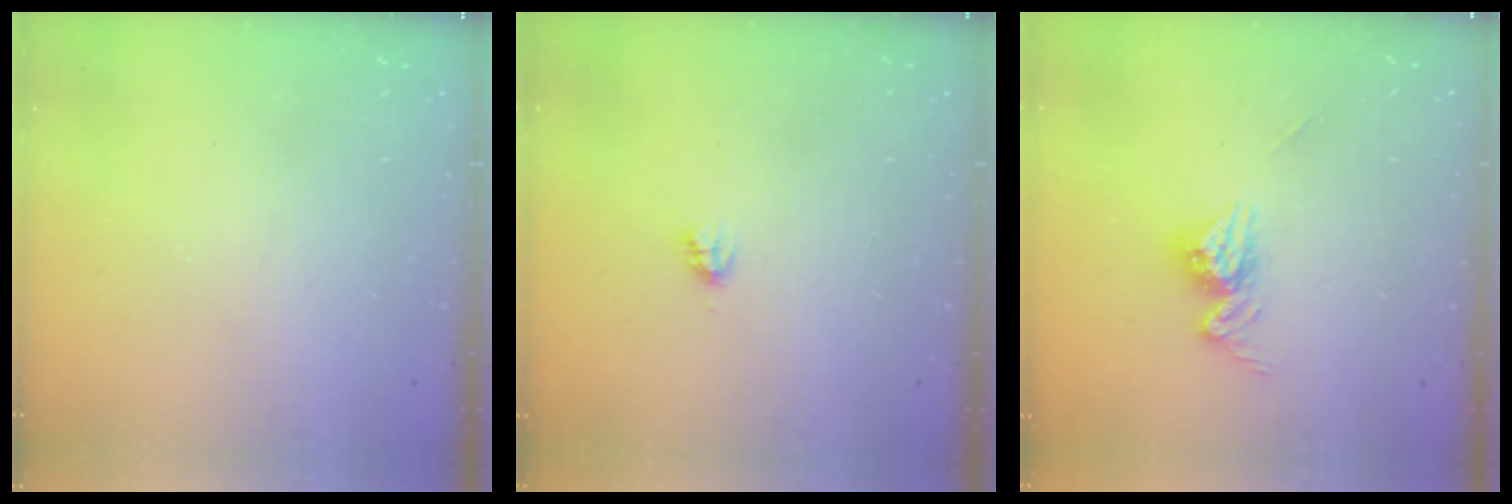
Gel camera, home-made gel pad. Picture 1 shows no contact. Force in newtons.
{"total": 2.7, "press": 2.7, "slide": 0.2}
{"total": 9.4, "press": 9.4, "slide": 0.8}